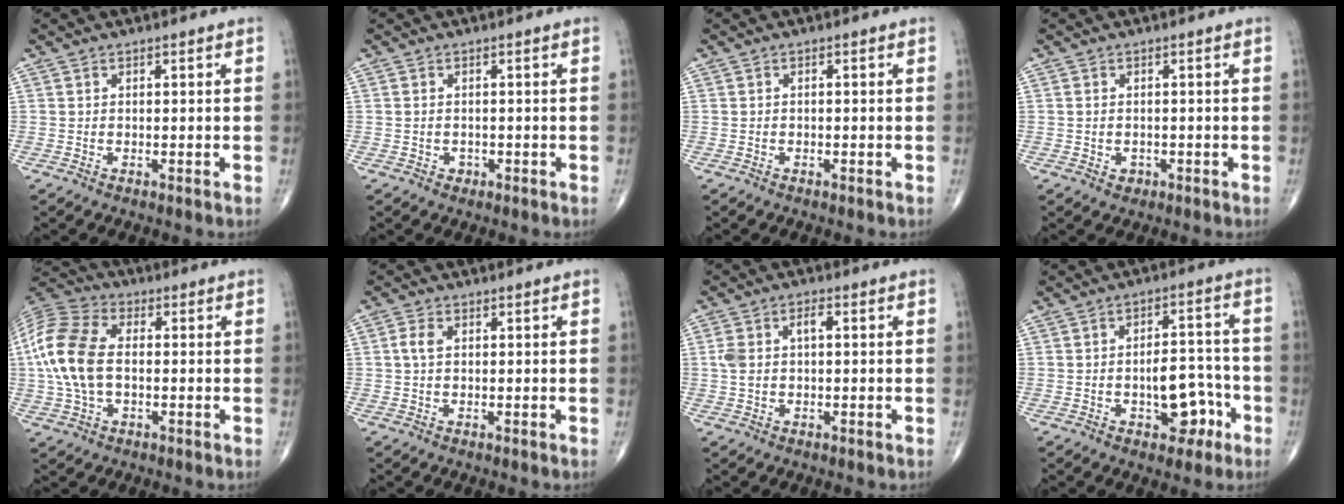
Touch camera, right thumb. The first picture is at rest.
{"total": 1.1, "force": [-0.4, 1.0, 0.3], "torque": [0.000, 0.005, -0.003]}
{"total": 0.0}
{"total": 1.6, "force": [-0.5, 1.4, 0.6], "torque": [-0.004, 0.005, -0.002]}
{"total": 14.6, "force": [0.0, 8.8, 11.7], "torque": [-0.257, 0.026, -0.005]}
{"total": 2.5, "force": [0.4, 1.5, 1.9], "torque": [-0.047, 0.007, 0.007]}
{"total": 4.9, "force": [0.6, 2.6, 4.1], "torque": [-0.098, 0.020, 0.012]}
{"total": 9.2, "force": [-3.4, 5.3, 6.7], "torque": [-0.062, 0.040, -0.043]}